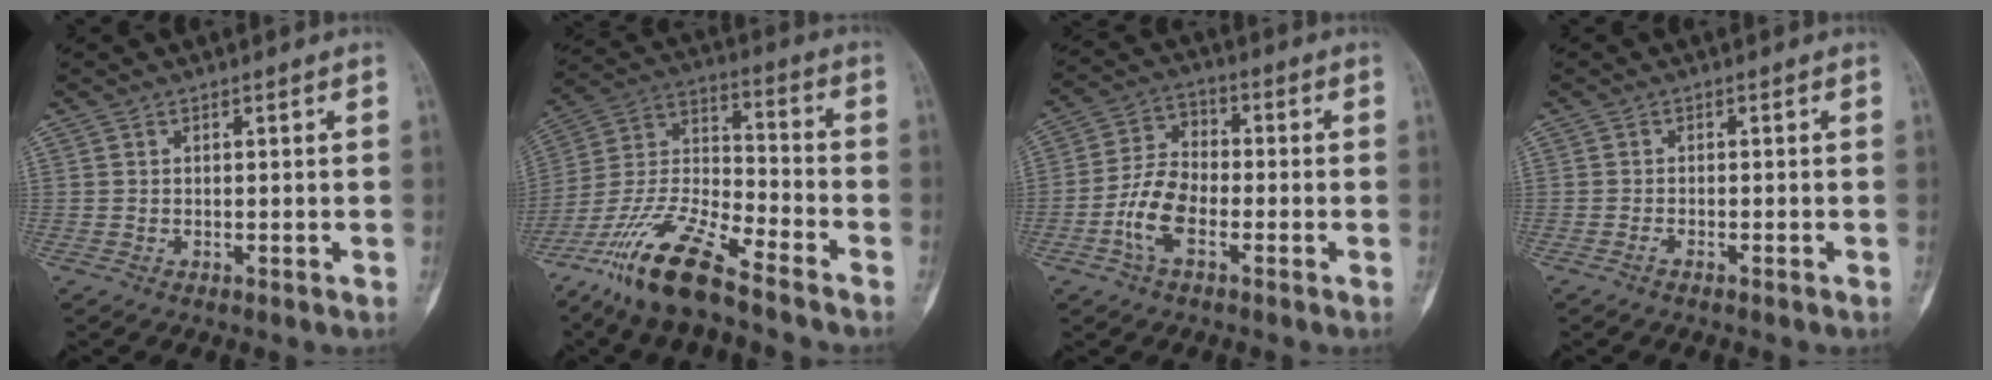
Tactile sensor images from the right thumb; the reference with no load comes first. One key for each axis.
{"total": 17.1, "fx": -12.5, "fy": 4.0, "fz": 11.0, "tx": -0.219, "ty": 0.061, "tz": -0.235}
{"total": 8.7, "fx": -3.3, "fy": 4.8, "fz": 6.5, "tx": -0.127, "ty": 0.025, "tz": -0.071}
{"total": 1.0, "fx": -0.8, "fy": 0.2, "fz": 0.5, "tx": -0.017, "ty": 0.004, "tz": -0.014}